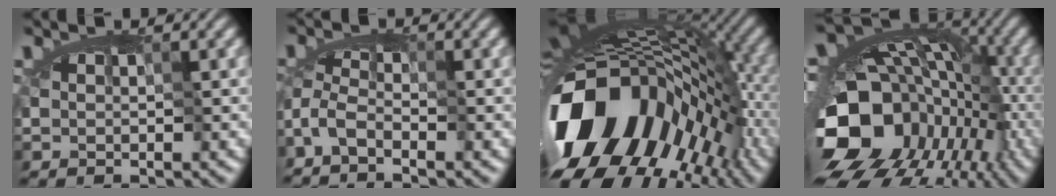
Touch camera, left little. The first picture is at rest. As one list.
[{"total": 3.4, "force": [-3.4, -0.3, 0.6], "torque": [-0.015, 0.001, -0.071]}, {"total": 16.3, "force": [-6.3, 10.6, 10.5], "torque": [-0.203, -0.006, -0.125]}, {"total": 17.5, "force": [-8.9, 13.0, 7.9], "torque": [-0.141, -0.011, -0.135]}]